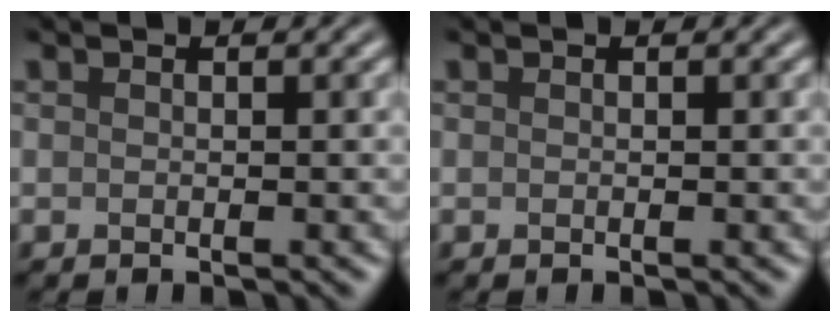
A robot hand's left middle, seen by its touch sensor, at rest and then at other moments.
{"total": 0.0}